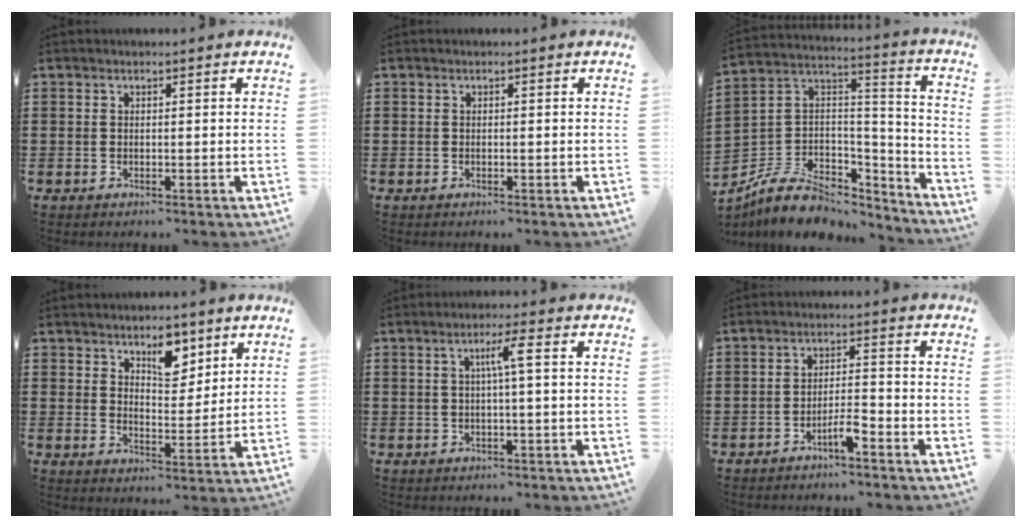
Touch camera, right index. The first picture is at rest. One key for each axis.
{"total": 0.0}
{"total": 9.4, "fx": -6.0, "fy": 5.9, "fz": 4.3, "tx": -0.091, "ty": 0.023, "tz": -0.108}
{"total": 6.4, "fx": 4.3, "fy": 3.2, "fz": 3.4, "tx": -0.048, "ty": -0.006, "tz": 0.072}
{"total": 3.7, "fx": 0.5, "fy": -0.1, "fz": 3.7, "tx": -0.070, "ty": 0.002, "tz": 0.004}
{"total": 3.8, "fx": -2.7, "fy": 0.4, "fz": 2.6, "tx": -0.060, "ty": 0.000, "tz": -0.055}